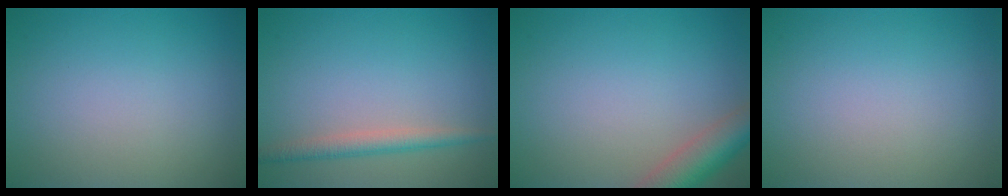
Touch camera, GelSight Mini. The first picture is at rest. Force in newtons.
{"total": 2.2, "press": 2.2, "slide": 0.0}
{"total": 4.7, "press": 4.7, "slide": 0.4}
{"total": 0.0}